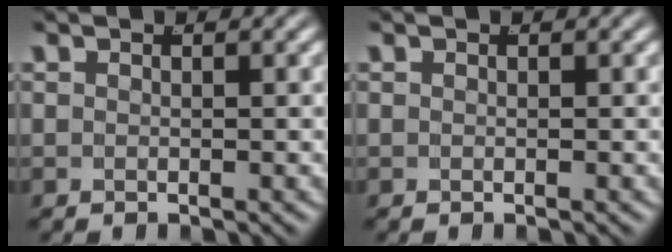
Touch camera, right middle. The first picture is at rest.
{"total": 0.0}